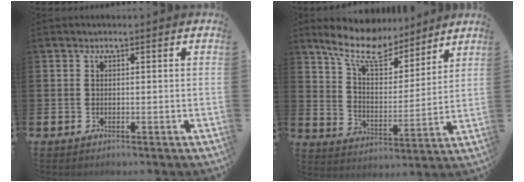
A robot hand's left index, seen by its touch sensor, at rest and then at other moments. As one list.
[{"total": 10.5, "force": [9.2, 3.4, 3.7], "torque": [-0.101, -0.056, 0.162]}]